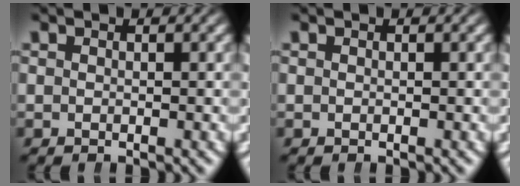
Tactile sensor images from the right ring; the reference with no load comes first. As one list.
[{"total": 0.0}]